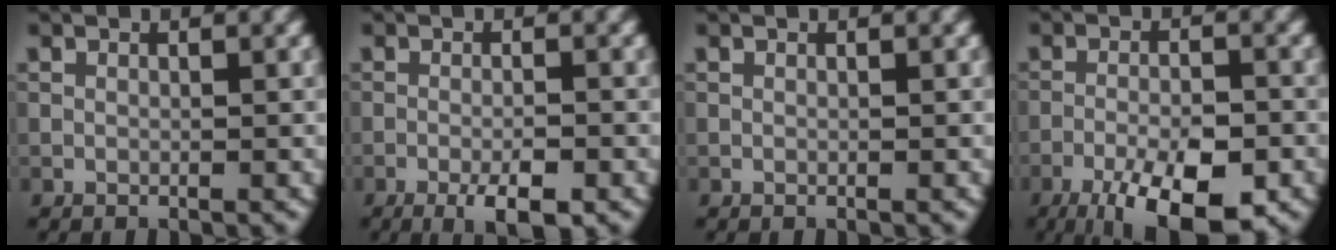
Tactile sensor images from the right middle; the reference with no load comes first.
{"total": 3.7, "force": [-2.1, 0.9, 3.0], "torque": [-0.054, -0.003, -0.034]}
{"total": 0.0}
{"total": 10.3, "force": [-6.3, 3.5, 7.5], "torque": [-0.130, -0.025, -0.098]}